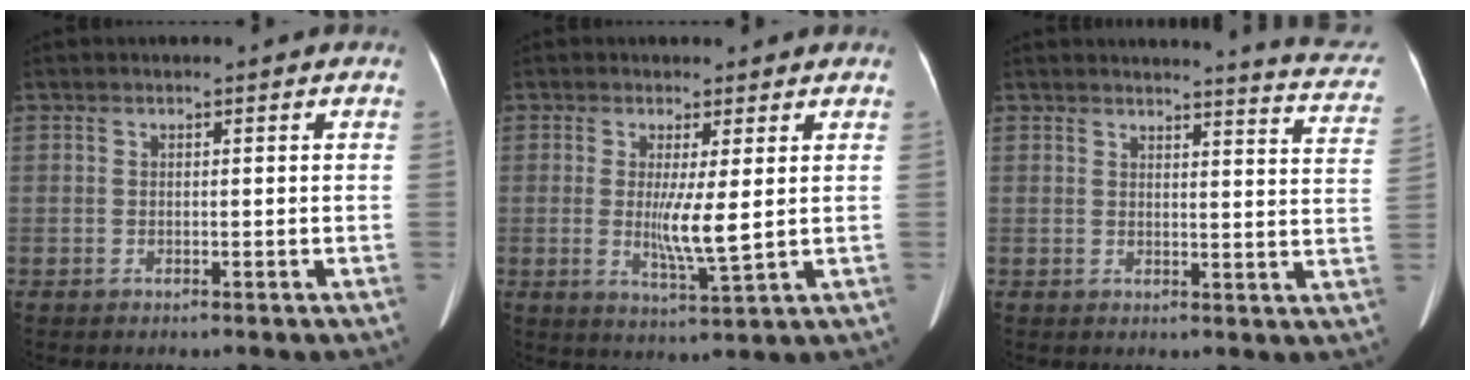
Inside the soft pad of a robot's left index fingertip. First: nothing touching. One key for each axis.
{"total": 5.1, "fx": 0.1, "fy": 0.0, "fz": 5.1, "tx": -0.100, "ty": -0.016, "tz": 0.010}
{"total": 10.3, "fx": 10.0, "fy": 0.1, "fz": 2.6, "tx": -0.018, "ty": -0.062, "tz": 0.086}